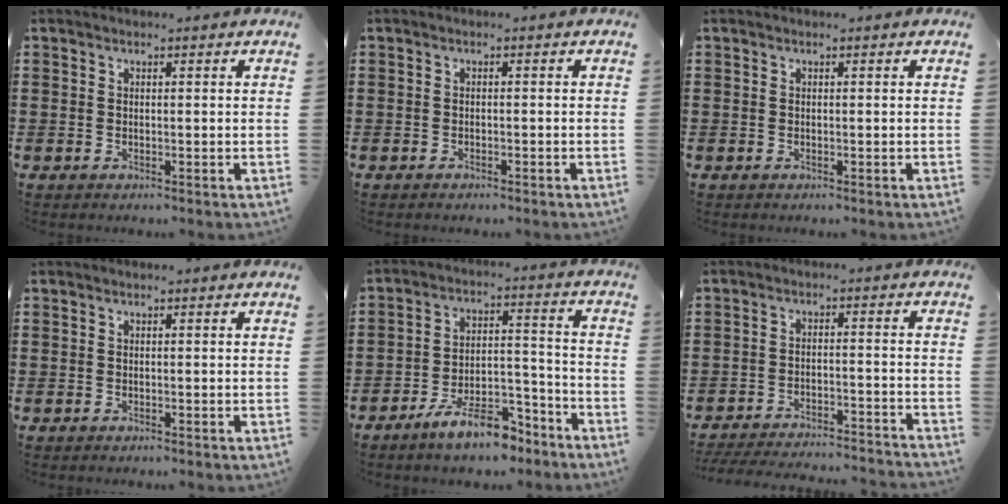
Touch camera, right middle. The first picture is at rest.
{"total": 0.6, "force": [-0.6, 0.0, 0.1], "torque": [-0.004, -0.002, -0.011]}
{"total": 0.0}
{"total": 0.0}
{"total": 9.4, "force": [-7.6, 2.5, 4.9], "torque": [-0.084, 0.025, -0.141]}
{"total": 4.7, "force": [-4.6, -0.2, 1.0], "torque": [-0.023, -0.004, -0.094]}